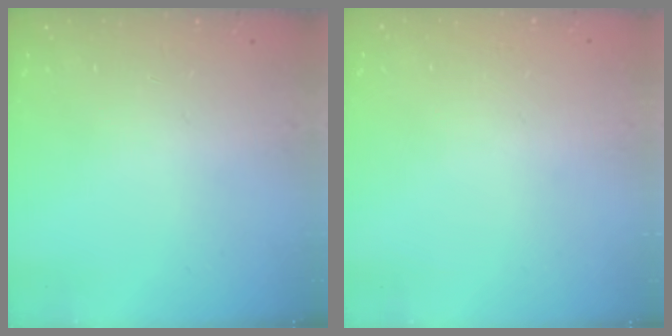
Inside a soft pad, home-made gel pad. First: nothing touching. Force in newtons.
{"total": 0.0}